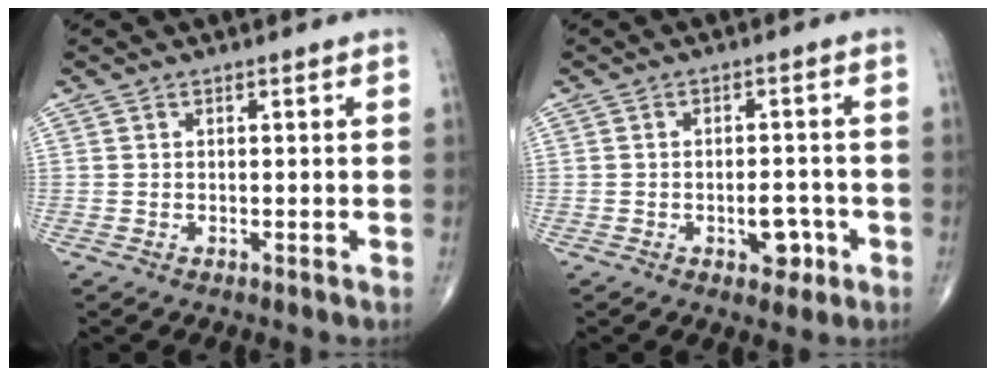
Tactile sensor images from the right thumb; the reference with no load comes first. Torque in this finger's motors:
{"motor_torque": [0.48, 0.31, 0.22, -0.37, 0.07]}